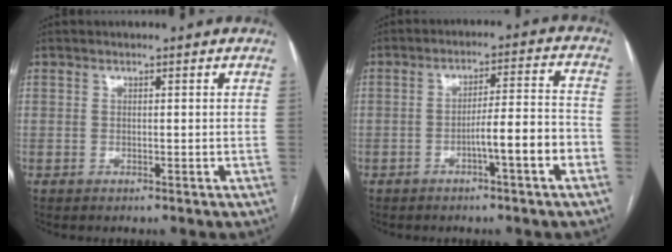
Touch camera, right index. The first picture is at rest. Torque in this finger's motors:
{"motor_torque": [1.16, -0.33, 0.53, 0.11]}